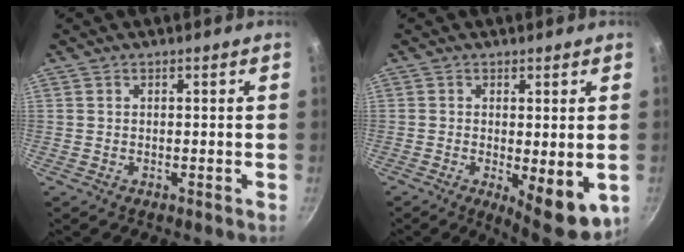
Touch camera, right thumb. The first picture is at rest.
{"total": 8.9, "force": [-1.5, 3.1, 8.2], "torque": [-0.098, -0.008, -0.009]}